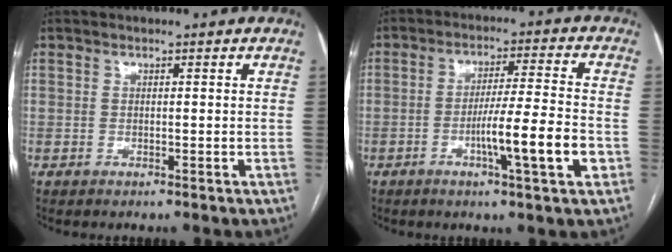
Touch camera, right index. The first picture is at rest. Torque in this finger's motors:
{"motor_torque": [0.33, -0.28, 0.25, 0.06]}